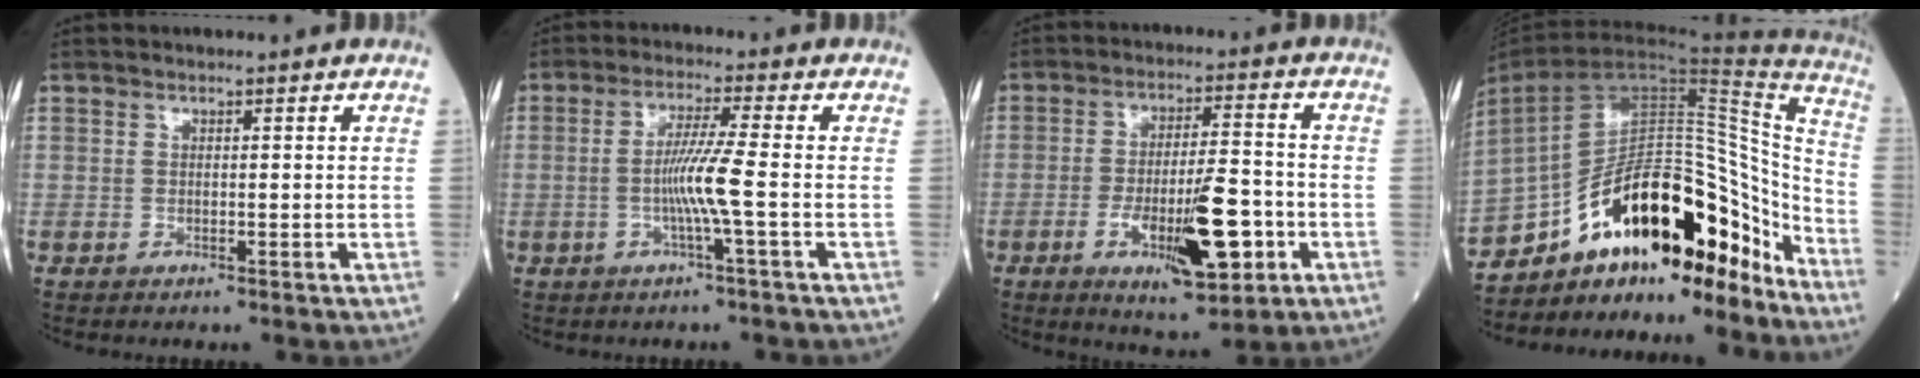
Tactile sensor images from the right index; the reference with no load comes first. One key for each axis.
{"total": 6.0, "fx": -1.1, "fy": -1.3, "fz": 5.7, "tx": -0.114, "ty": -0.002, "tz": -0.025}
{"total": 12.2, "fx": -3.9, "fy": 2.7, "fz": 11.3, "tx": -0.187, "ty": -0.008, "tz": -0.057}
{"total": 24.7, "fx": -16.7, "fy": 9.1, "fz": 15.9, "tx": -0.253, "ty": 0.046, "tz": -0.257}